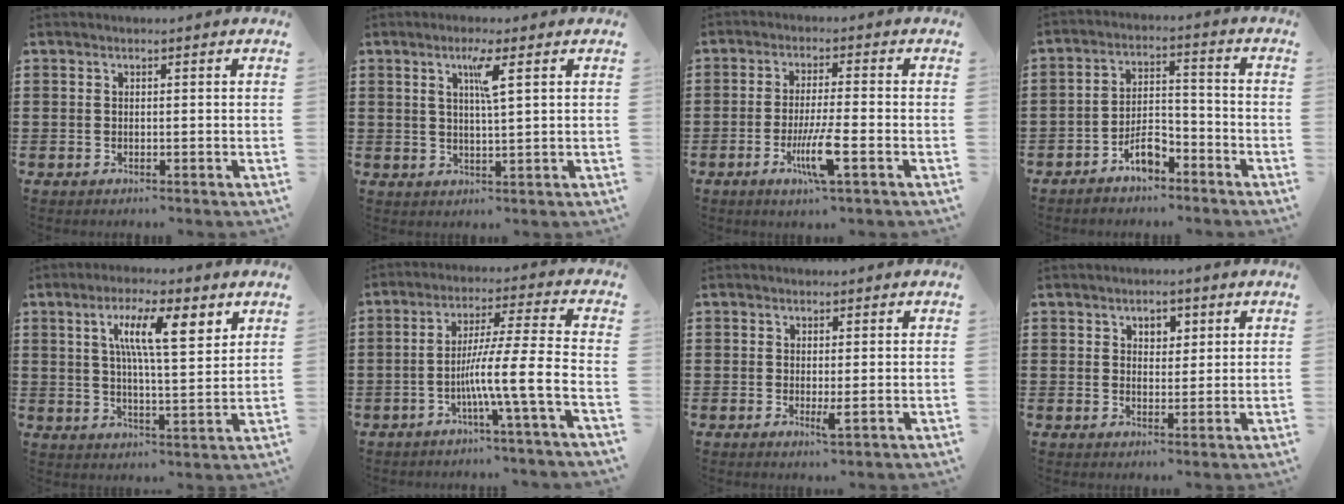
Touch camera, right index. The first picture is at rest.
{"total": 4.1, "force": [1.7, 0.1, 3.8], "torque": [-0.079, 0.000, 0.025]}
{"total": 7.1, "force": [-2.9, 0.7, 6.5], "torque": [-0.123, -0.014, -0.052]}
{"total": 5.6, "force": [-4.0, 2.4, 3.1], "torque": [-0.057, 0.014, -0.075]}
{"total": 10.2, "force": [4.3, 2.3, 8.9], "torque": [-0.164, 0.004, 0.067]}
{"total": 9.2, "force": [-3.8, -0.3, 8.4], "torque": [-0.143, -0.003, -0.072]}
{"total": 2.0, "force": [-0.4, 0.3, 2.0], "torque": [-0.035, -0.006, -0.004]}
{"total": 2.5, "force": [1.4, 1.8, 1.1], "torque": [-0.021, 0.007, 0.022]}